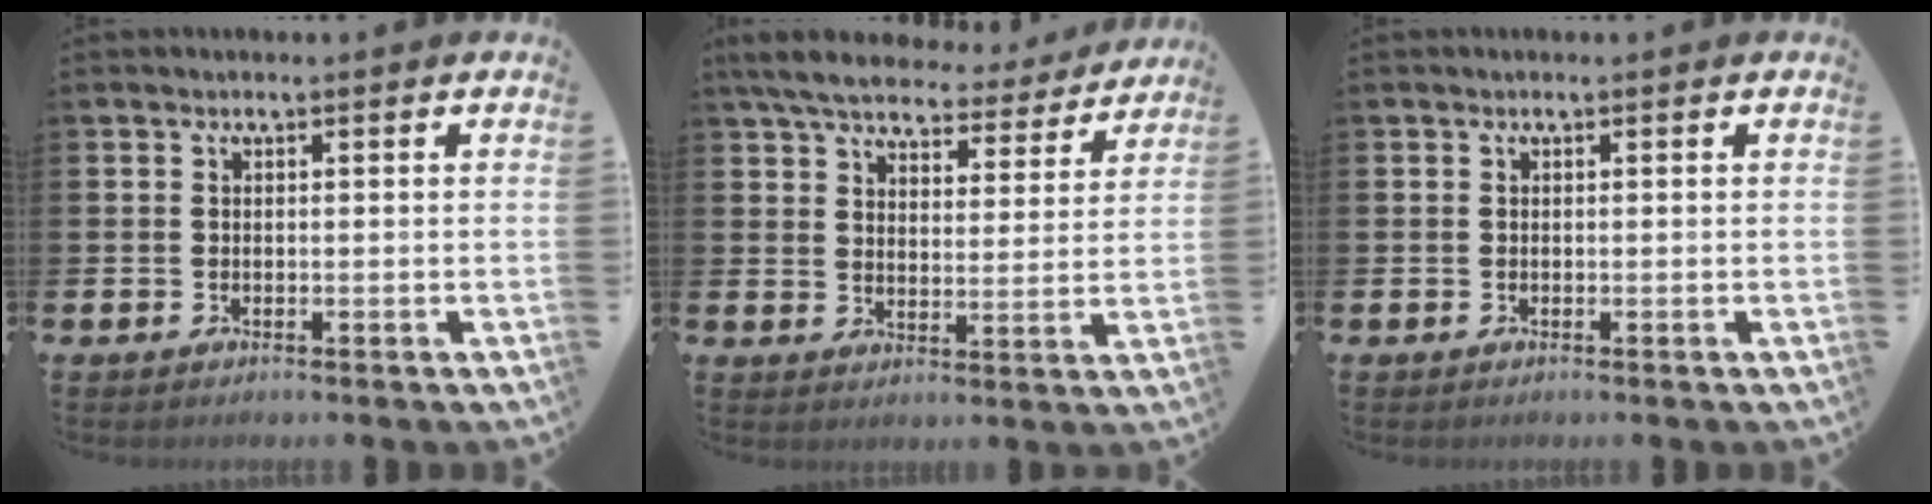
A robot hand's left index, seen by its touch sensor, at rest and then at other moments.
{"total": 6.7, "force": [6.1, 1.7, 2.1], "torque": [-0.065, -0.034, 0.105]}
{"total": 0.0}